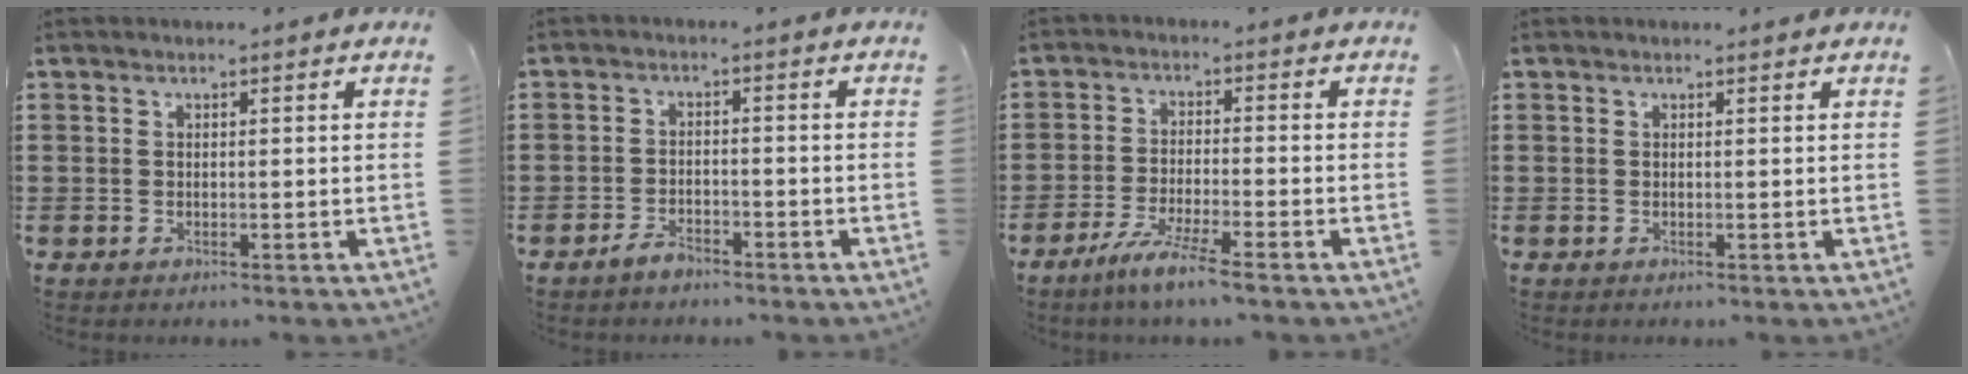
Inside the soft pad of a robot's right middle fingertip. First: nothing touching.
{"total": 2.7, "force": [-2.3, 1.0, 0.7], "torque": [-0.017, 0.003, -0.047]}
{"total": 5.3, "force": [-4.3, -0.2, 3.1], "torque": [-0.069, -0.018, -0.082]}
{"total": 0.0}